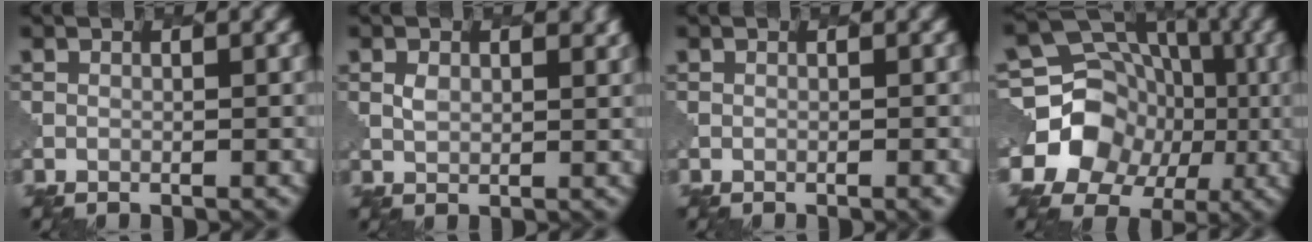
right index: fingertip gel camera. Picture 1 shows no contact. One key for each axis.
{"total": 1.5, "fx": 0.9, "fy": 1.1, "fz": 0.5, "tx": -0.012, "ty": -0.003, "tz": 0.019}
{"total": 0.8, "fx": -0.3, "fy": 0.2, "fz": 0.7, "tx": -0.001, "ty": 0.000, "tz": -0.002}
{"total": 11.7, "fx": -1.6, "fy": 10.6, "fz": 4.6, "tx": -0.075, "ty": 0.005, "tz": -0.044}